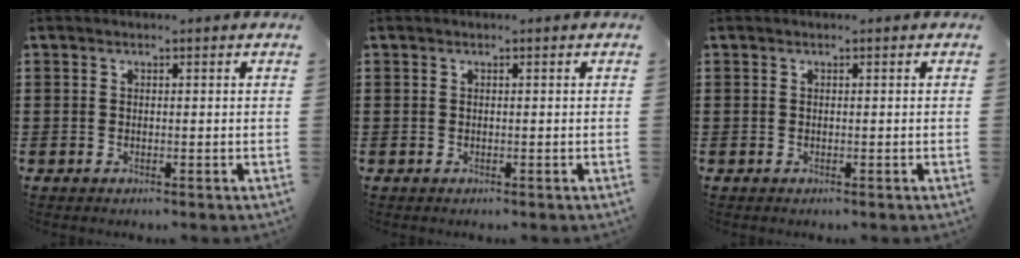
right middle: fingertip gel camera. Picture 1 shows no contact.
{"total": 0.0}
{"total": 0.0}